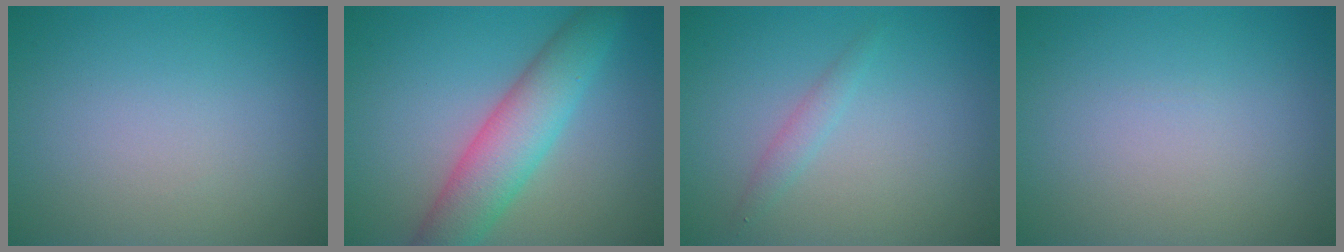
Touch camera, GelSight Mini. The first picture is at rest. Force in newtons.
{"total": 6.1, "press": 6.1, "slide": 0.1}
{"total": 1.5, "press": 1.5, "slide": 0.1}
{"total": 0.0}